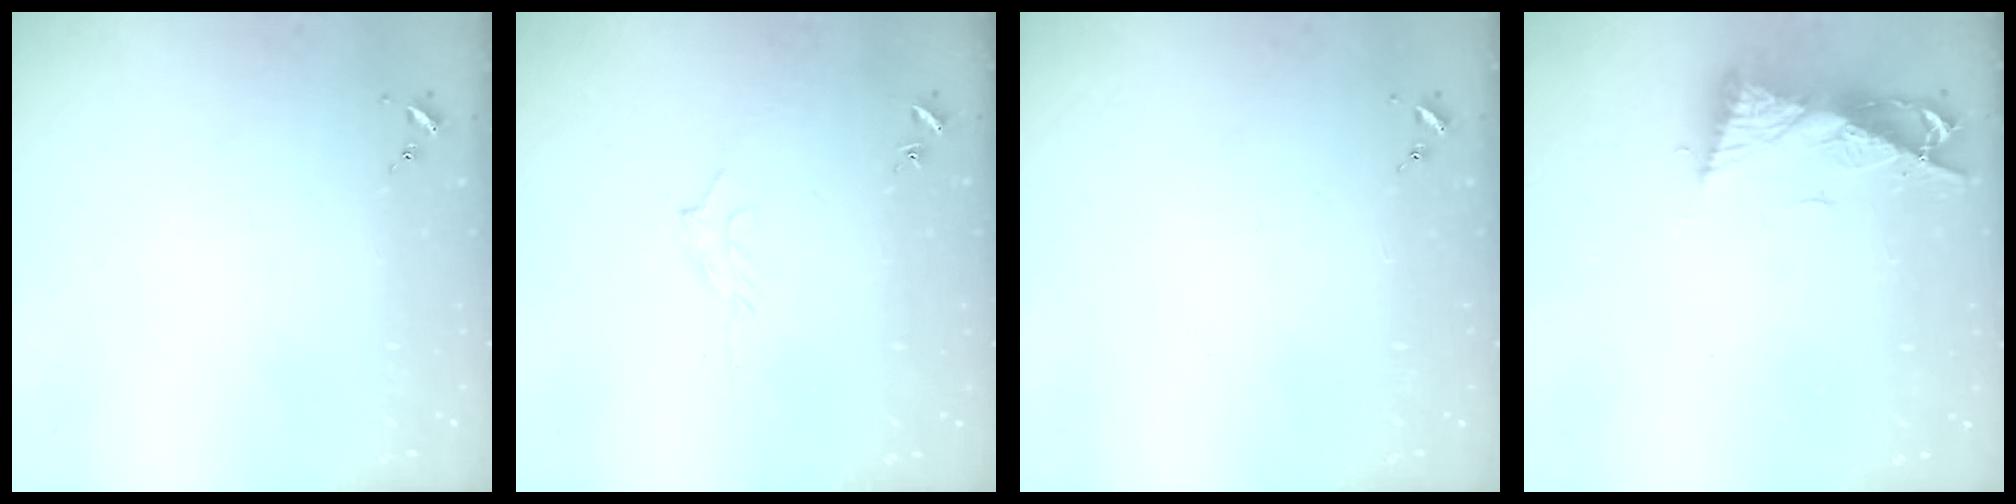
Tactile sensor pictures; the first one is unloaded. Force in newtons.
{"total": 6.3, "press": 6.3, "slide": 0.7}
{"total": 0.0}
{"total": 9.7, "press": 9.7, "slide": 0.7}